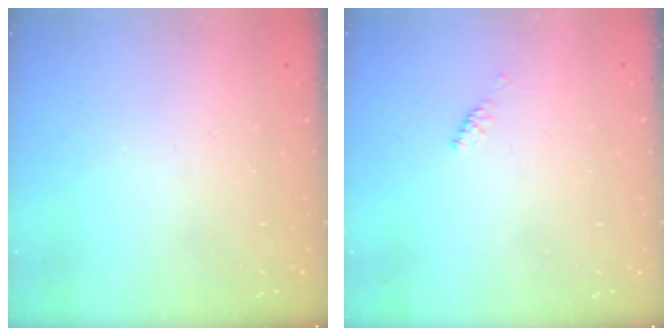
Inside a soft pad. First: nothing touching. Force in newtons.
{"total": 2.4, "press": 2.3, "slide": 0.7}